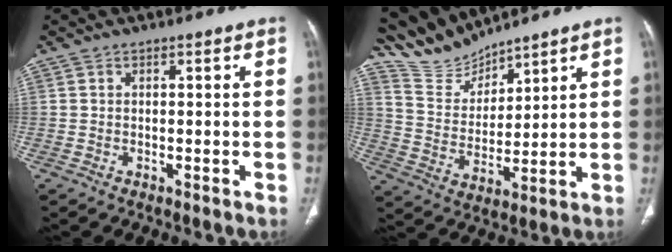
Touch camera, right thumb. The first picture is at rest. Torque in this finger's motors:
{"motor_torque": [0.28, 0.86, 0.71, 1.24, 0.00]}